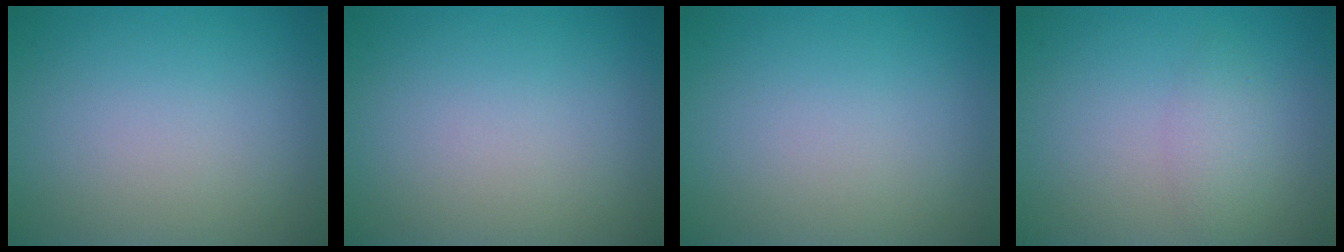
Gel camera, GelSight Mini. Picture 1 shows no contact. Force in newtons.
{"total": 0.0}
{"total": 0.0}
{"total": 1.9, "press": 1.9, "slide": 0.1}